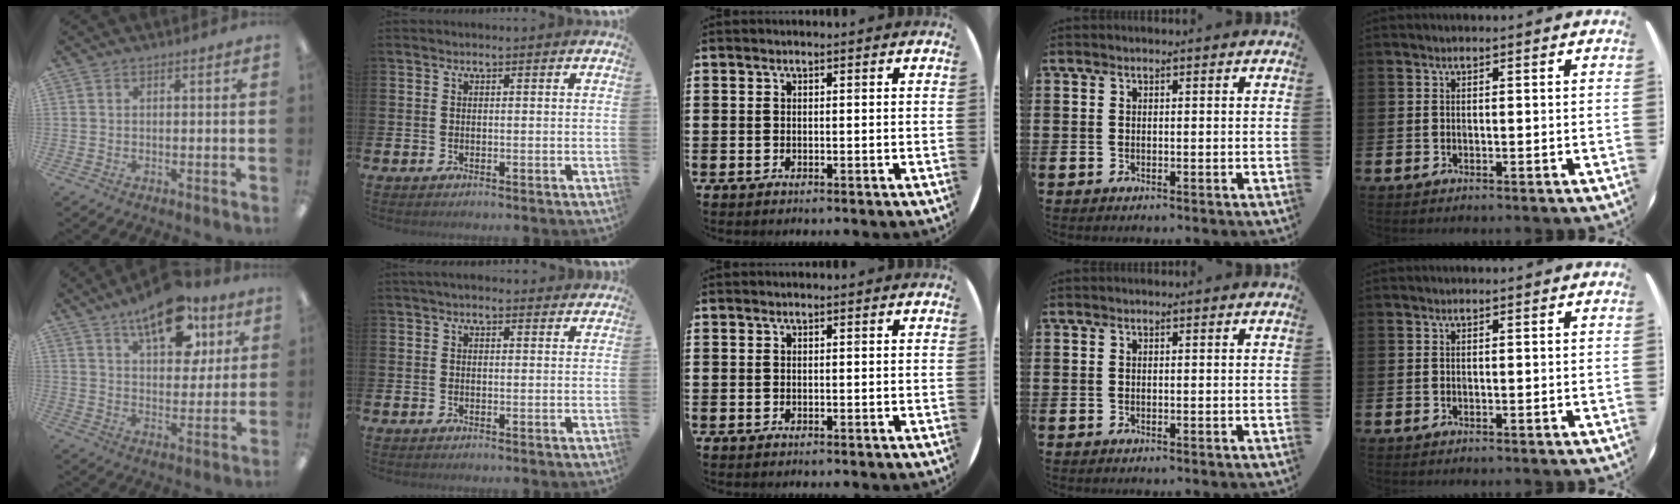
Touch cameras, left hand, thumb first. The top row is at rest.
{"thumb": {"total": 16.5, "force": [10.0, 8.2, 10.2], "torque": [-0.139, -0.044, 0.169]}, "index": {"total": 1.9, "force": [1.7, 0.6, 0.6], "torque": [-0.015, 0.003, 0.031]}}